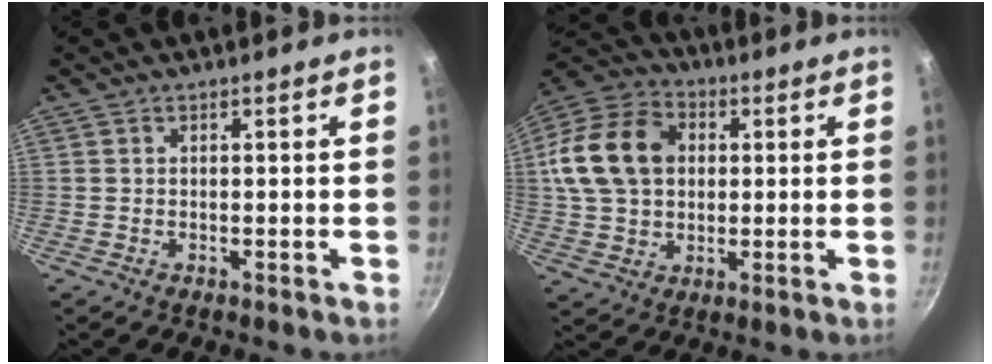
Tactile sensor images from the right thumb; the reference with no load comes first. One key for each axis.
{"total": 17.0, "fx": 2.7, "fy": 12.8, "fz": 10.9, "tx": -0.185, "ty": 0.024, "tz": 0.039}